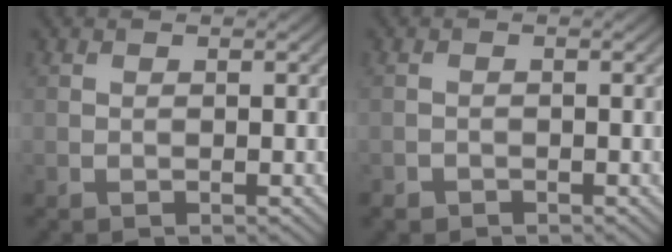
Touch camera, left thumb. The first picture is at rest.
{"total": 1.0, "force": [-0.9, 0.5, 0.0], "torque": [-0.001, -0.003, -0.018]}